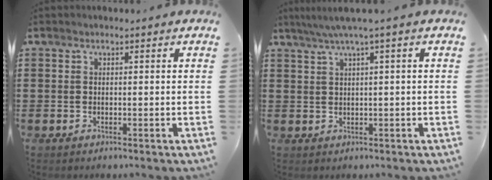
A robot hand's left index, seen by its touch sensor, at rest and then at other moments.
{"total": 2.5, "force": [0.8, -0.4, 2.3], "torque": [-0.043, -0.004, 0.012]}